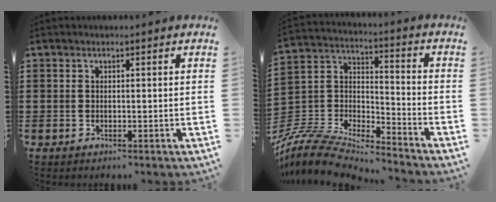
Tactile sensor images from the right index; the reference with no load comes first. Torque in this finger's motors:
{"motor_torque": [-2.05, 0.09, -1.05, -0.21]}